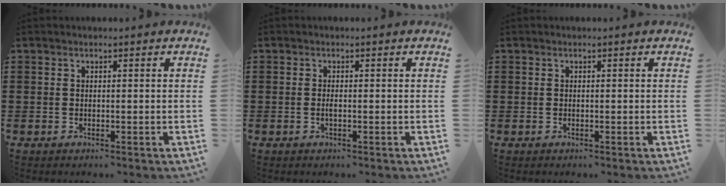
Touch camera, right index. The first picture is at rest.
{"total": 0.7, "force": [-0.2, 0.2, 0.7], "torque": [-0.013, -0.001, -0.003]}
{"total": 0.0}